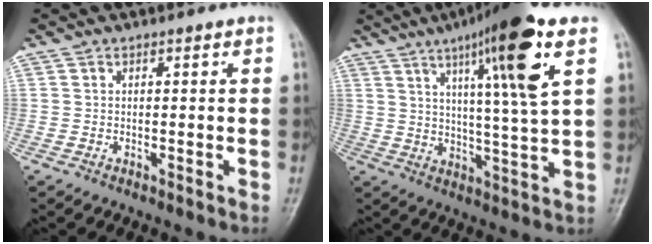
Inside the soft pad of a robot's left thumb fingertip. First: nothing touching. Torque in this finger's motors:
{"motor_torque": [0.57, 0.74, 1.82, -0.94, 0.46]}